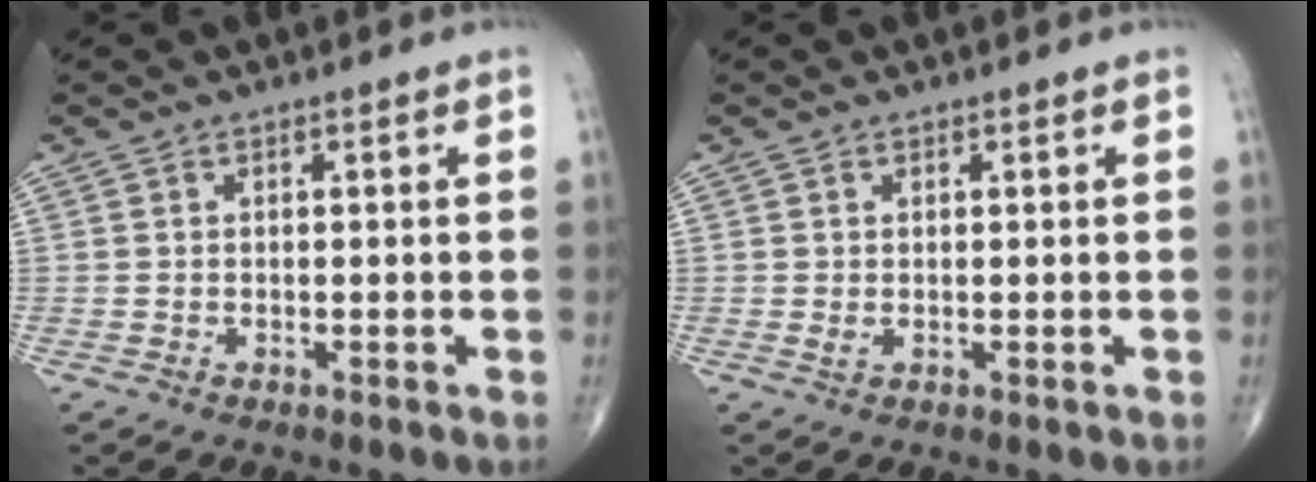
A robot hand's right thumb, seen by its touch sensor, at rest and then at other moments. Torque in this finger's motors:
{"motor_torque": [0.19, 0.12, 0.12, 0.05, 0.06]}